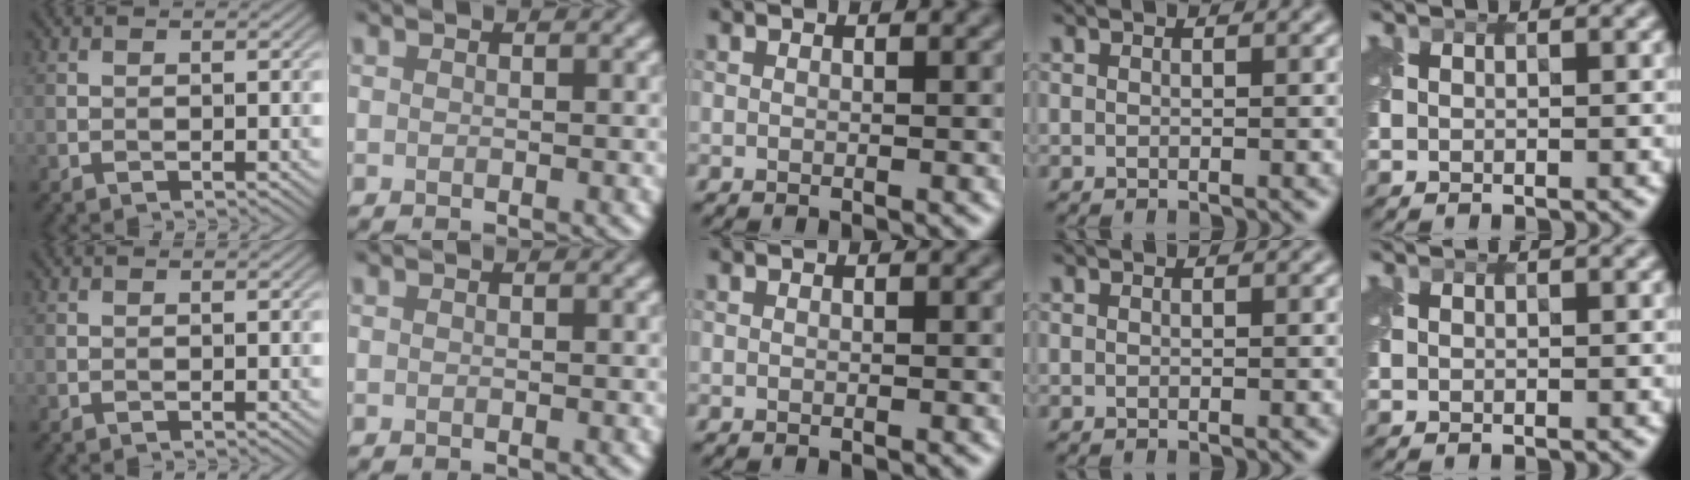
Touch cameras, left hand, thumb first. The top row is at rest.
{}